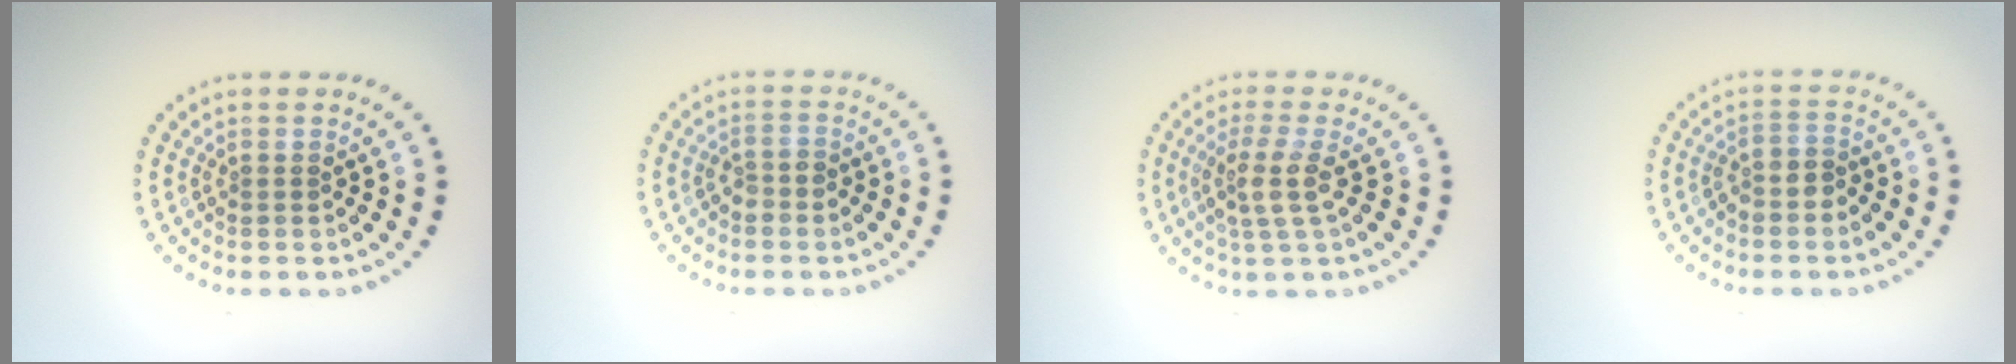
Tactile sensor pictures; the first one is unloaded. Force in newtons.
{"total": 1.4, "press": 1.2, "slide": 0.7}
{"total": 3.0, "press": 2.4, "slide": 1.8}
{"total": 2.1, "press": 1.8, "slide": 1.1}